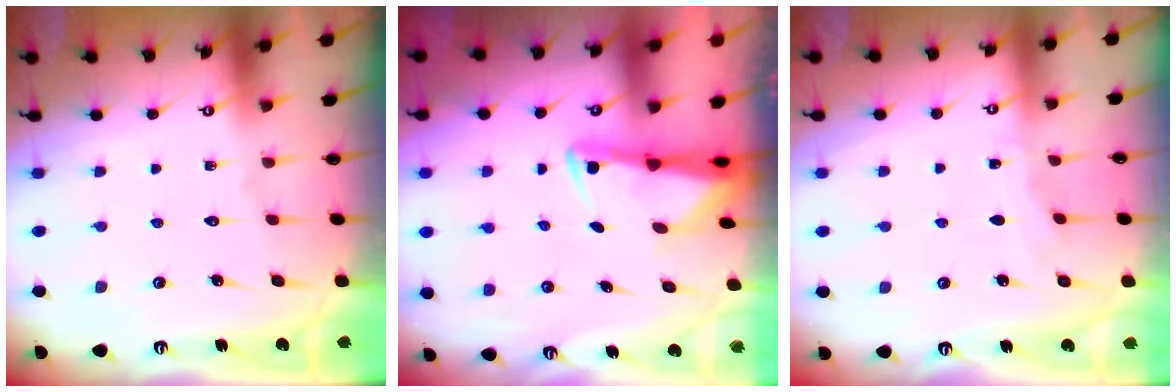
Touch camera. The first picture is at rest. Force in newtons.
{"total": 3.0, "press": 2.9, "slide": 0.5}
{"total": 2.5, "press": 2.5, "slide": 0.3}